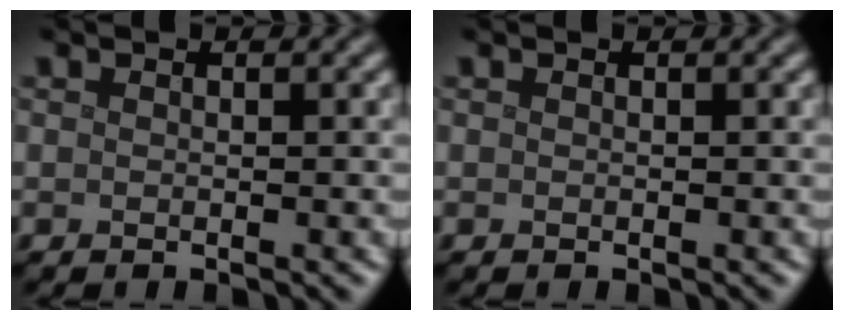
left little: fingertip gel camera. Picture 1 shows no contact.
{"total": 0.0}